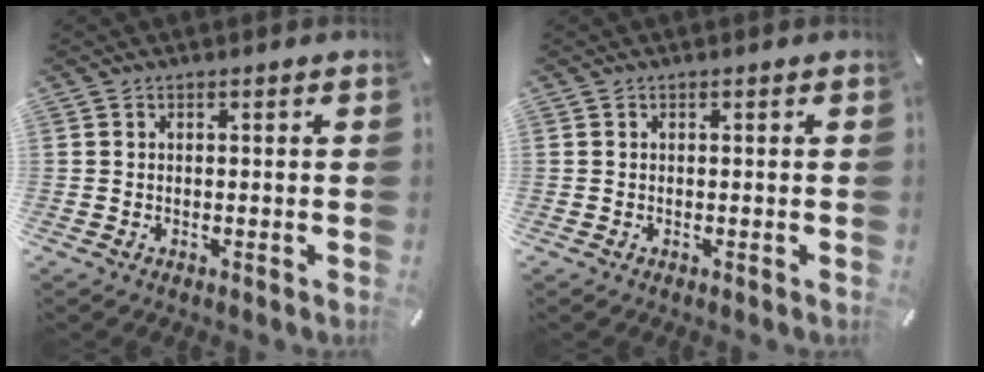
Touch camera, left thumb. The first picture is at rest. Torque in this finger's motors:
{"motor_torque": [0.00, 0.01, 0.00, 0.00, 0.00]}